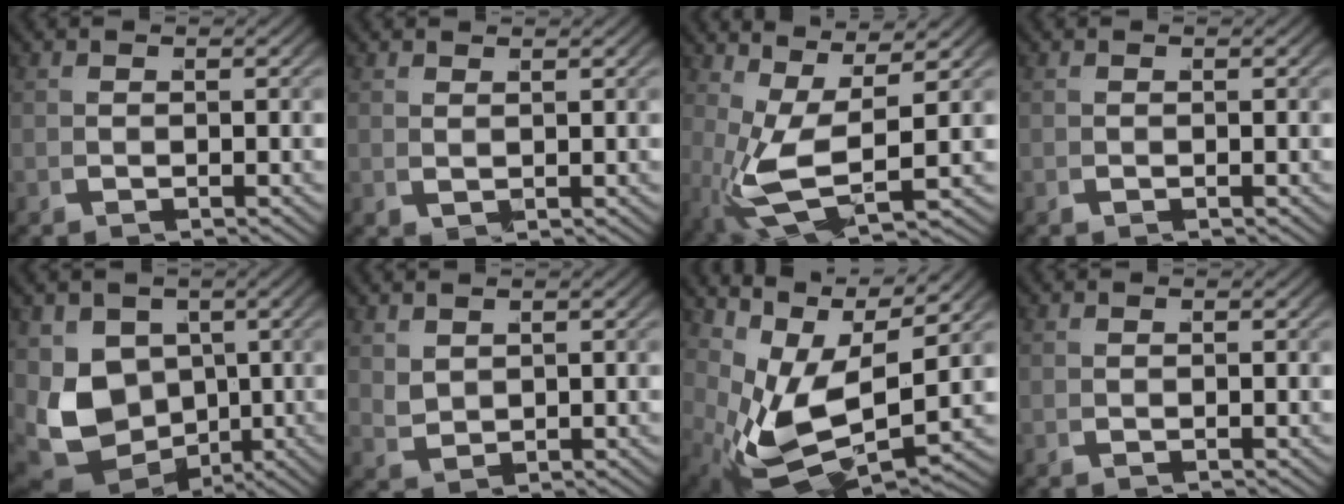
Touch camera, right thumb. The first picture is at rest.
{"total": 1.3, "force": [1.2, -0.6, -0.1], "torque": [0.008, 0.009, 0.023]}
{"total": 7.2, "force": [0.7, 3.3, 6.4], "torque": [-0.149, -0.041, 0.034]}
{"total": 0.0}
{"total": 10.9, "force": [-1.5, 8.5, 6.6], "torque": [-0.172, -0.064, 0.001]}
{"total": 1.6, "force": [1.3, 0.5, 0.7], "torque": [-0.015, -0.003, 0.036]}
{"total": 10.2, "force": [1.3, 5.6, 8.4], "torque": [-0.188, -0.034, 0.037]}
{"total": 0.0}